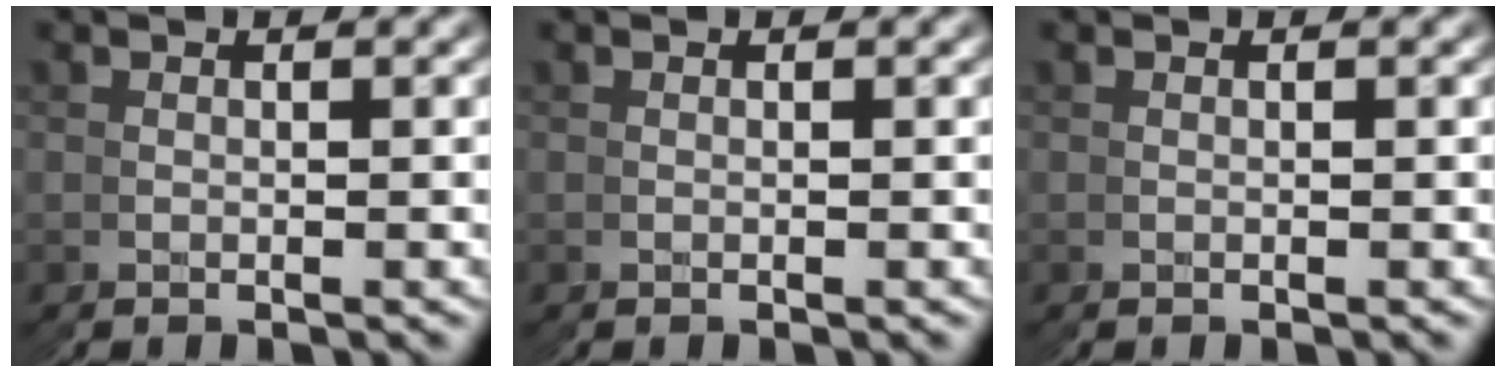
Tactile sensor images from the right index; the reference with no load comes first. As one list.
[{"total": 0.0}, {"total": 0.0}]